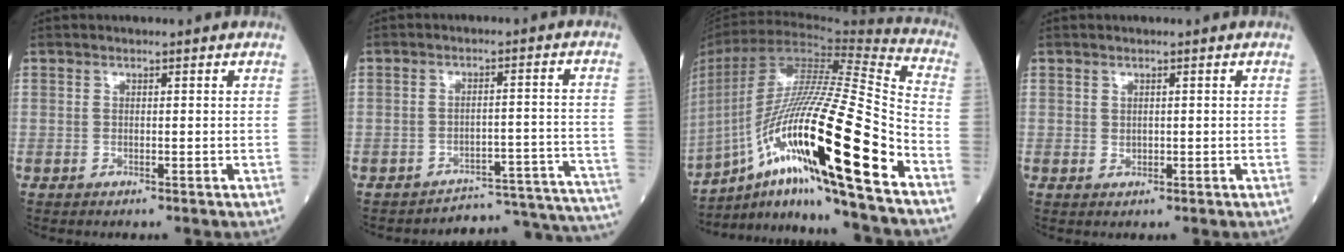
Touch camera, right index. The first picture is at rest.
{"total": 15.9, "force": [-15.8, 0.5, 0.8], "torque": [0.024, 0.041, -0.190]}
{"total": 28.2, "force": [-12.2, 1.4, 25.4], "torque": [-0.466, -0.031, -0.214]}
{"total": 0.7, "force": [0.1, 0.6, 0.4], "torque": [-0.006, 0.000, 0.002]}